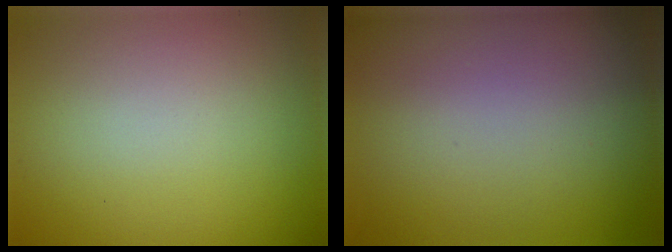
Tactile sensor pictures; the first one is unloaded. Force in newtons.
{"total": 0.0}